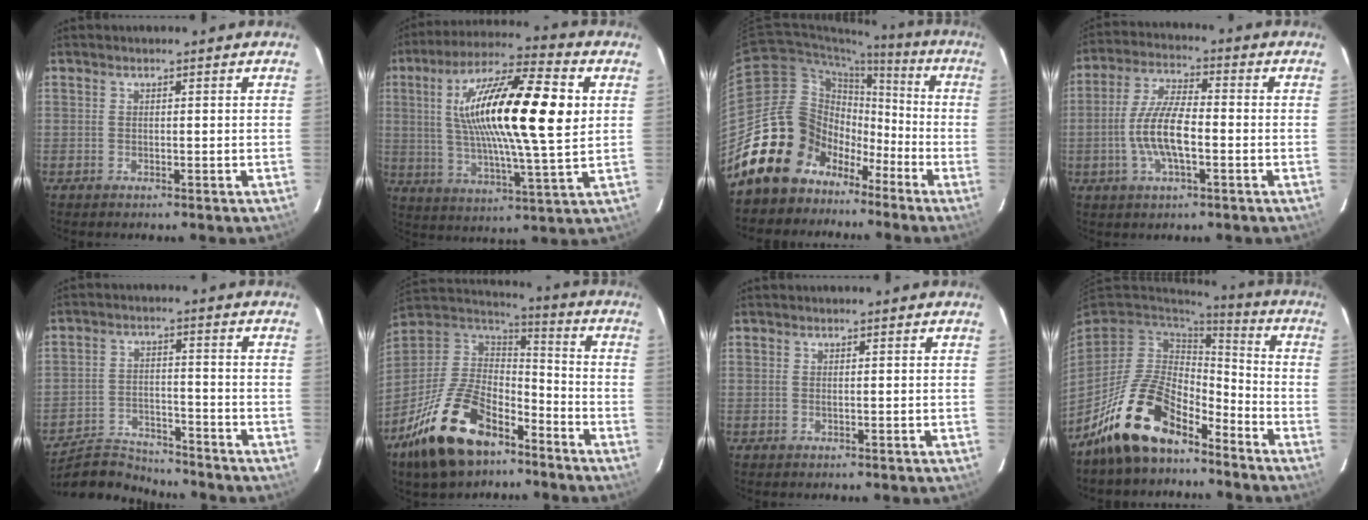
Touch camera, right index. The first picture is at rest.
{"total": 22.7, "force": [4.9, 4.4, 21.8], "torque": [-0.390, 0.019, 0.076]}
{"total": 17.0, "force": [-9.7, 13.3, 4.2], "torque": [-0.101, 0.059, -0.159]}
{"total": 10.1, "force": [-2.5, 3.4, 9.2], "torque": [-0.187, 0.002, -0.047]}
{"total": 10.6, "force": [-10.2, 2.2, 1.6], "torque": [-0.062, 0.005, -0.174]}
{"total": 22.0, "force": [-13.1, 11.7, 13.2], "torque": [-0.283, -0.002, -0.226]}
{"total": 0.0}
{"total": 15.9, "force": [-11.3, 7.1, 8.6], "torque": [-0.184, 0.011, -0.201]}